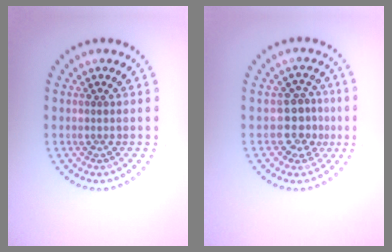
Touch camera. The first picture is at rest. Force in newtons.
{"total": 3.0, "press": 2.7, "slide": 1.2}